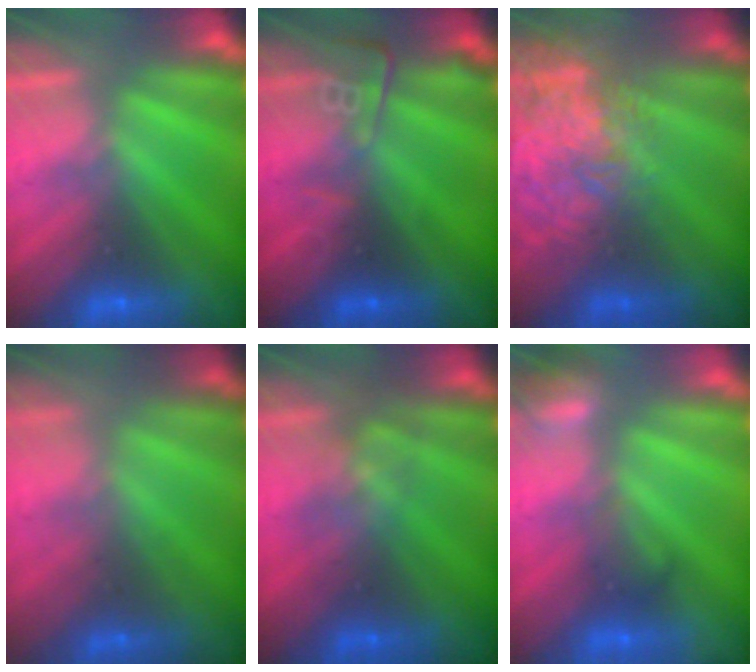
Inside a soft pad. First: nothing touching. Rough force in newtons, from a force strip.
{"total": 2.7}
{"total": 10.5}
{"total": 1.8}
{"total": 2.3}
{"total": 2.7}